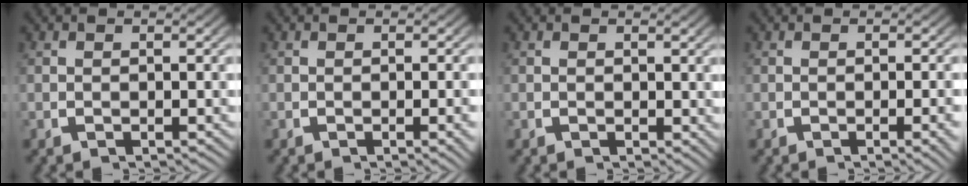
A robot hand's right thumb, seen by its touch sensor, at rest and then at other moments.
{"total": 1.2, "force": [-0.3, 0.0, 1.1], "torque": [-0.015, 0.004, -0.005]}
{"total": 0.6, "force": [0.4, 0.4, 0.3], "torque": [0.002, -0.004, 0.009]}
{"total": 1.6, "force": [-0.6, 0.1, 1.5], "torque": [-0.020, 0.005, -0.009]}